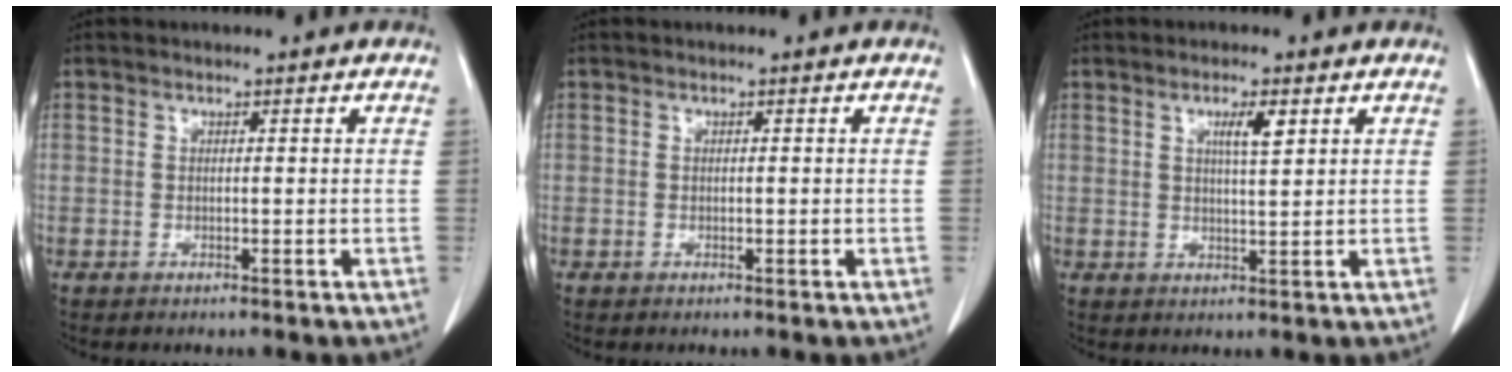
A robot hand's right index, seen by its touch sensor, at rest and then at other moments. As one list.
[{"total": 0.5, "force": [-0.1, 0.2, 0.4], "torque": [-0.008, -0.001, 0.000]}, {"total": 3.5, "force": [1.6, 0.3, 3.1], "torque": [-0.053, -0.001, 0.025]}]